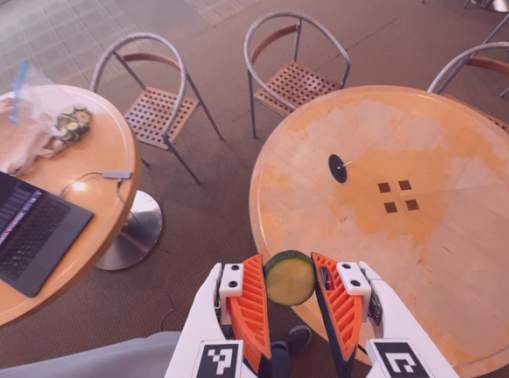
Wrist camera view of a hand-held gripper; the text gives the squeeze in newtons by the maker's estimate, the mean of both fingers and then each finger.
{"total": 8.4, "left": 8.7, "right": 8.1}